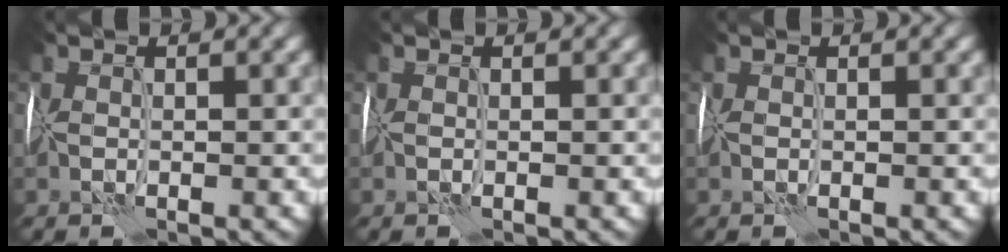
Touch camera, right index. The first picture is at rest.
{"total": 0.0}
{"total": 0.0}